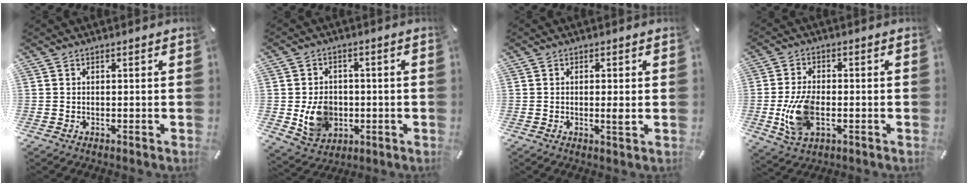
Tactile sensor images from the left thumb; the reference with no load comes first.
{"total": 9.2, "force": [-1.4, 8.0, 4.4], "torque": [-0.085, 0.011, -0.021]}
{"total": 2.8, "force": [-0.2, 0.5, 2.8], "torque": [-0.047, -0.003, -0.005]}
{"total": 10.9, "force": [-2.1, 6.4, 8.6], "torque": [-0.182, -0.008, -0.037]}